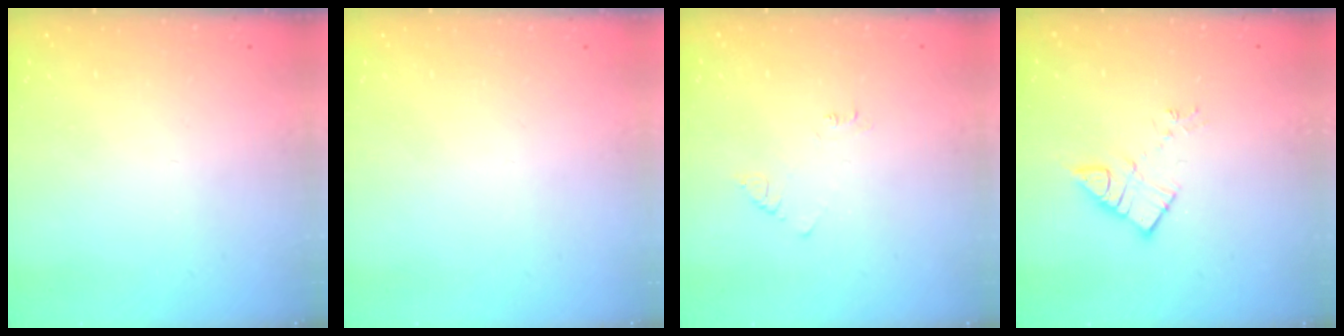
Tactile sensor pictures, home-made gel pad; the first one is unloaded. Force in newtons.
{"total": 1.8, "press": 1.7, "slide": 0.1}
{"total": 3.0, "press": 3.0, "slide": 0.4}
{"total": 7.9, "press": 7.9, "slide": 0.4}